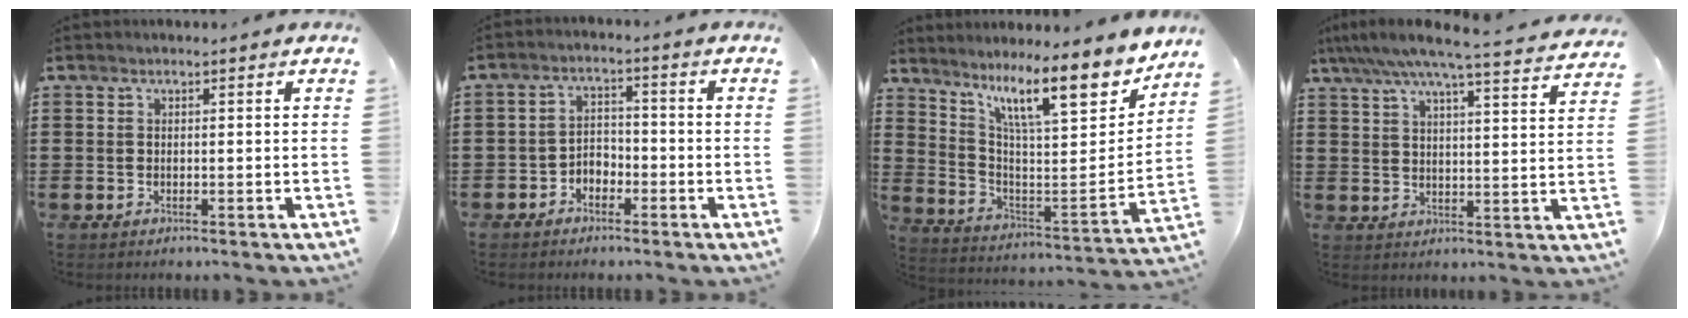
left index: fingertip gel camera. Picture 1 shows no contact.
{"total": 2.8, "force": [-2.5, 1.2, 0.4], "torque": [-0.014, 0.005, -0.055]}
{"total": 13.7, "force": [9.1, 2.8, 9.8], "torque": [-0.183, -0.047, 0.147]}
{"total": 6.7, "force": [5.8, -0.3, 3.3], "torque": [-0.085, -0.036, 0.097]}